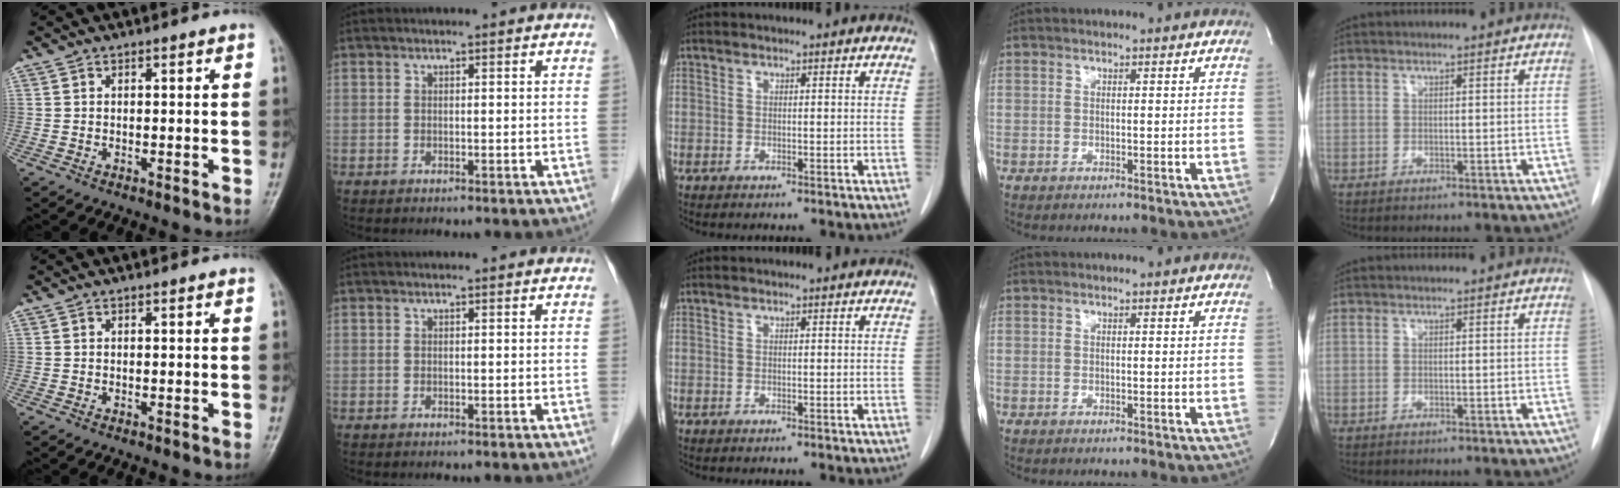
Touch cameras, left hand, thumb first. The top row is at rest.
{}